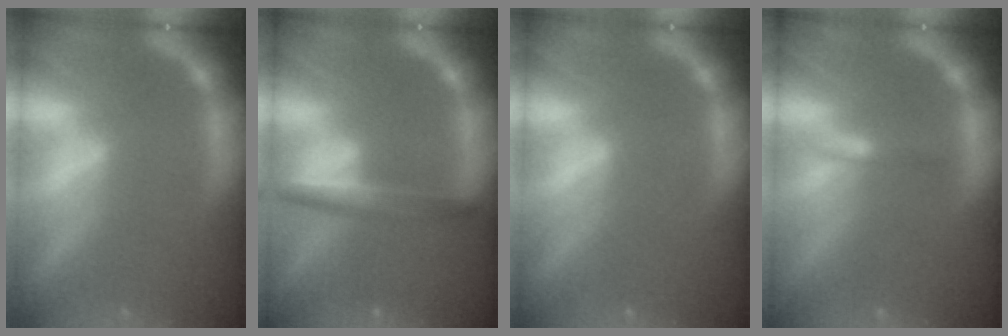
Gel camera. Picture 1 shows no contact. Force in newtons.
{"total": 3.5}
{"total": 0.0}
{"total": 0.9}